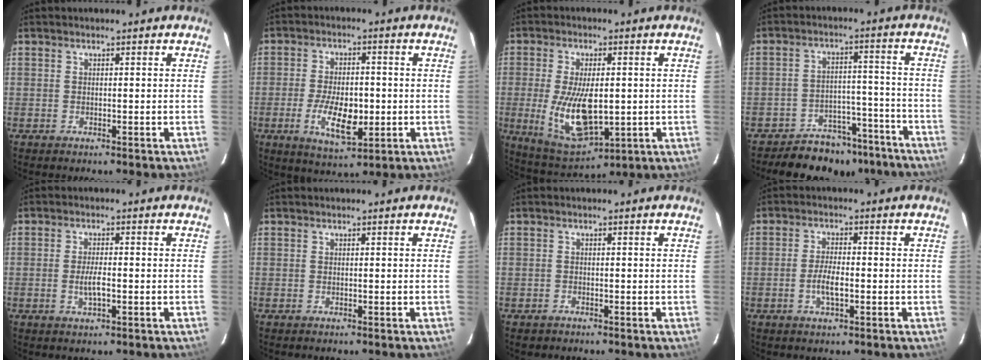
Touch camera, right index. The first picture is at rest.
{"total": 9.7, "force": [-2.4, 4.4, 8.3], "torque": [-0.162, -0.013, -0.038]}
{"total": 13.7, "force": [-1.4, 6.6, 11.9], "torque": [-0.240, -0.023, -0.008]}
{"total": 12.5, "force": [-10.6, 6.2, 2.4], "torque": [-0.047, 0.038, -0.131]}
{"total": 3.4, "force": [-0.9, 0.9, 3.1], "torque": [-0.059, -0.005, -0.016]}
{"total": 0.0}
{"total": 1.2, "force": [-0.8, 0.8, 0.1], "torque": [-0.005, 0.002, -0.011]}
{"total": 4.2, "force": [-1.4, 1.3, 3.8], "torque": [-0.076, -0.002, -0.025]}